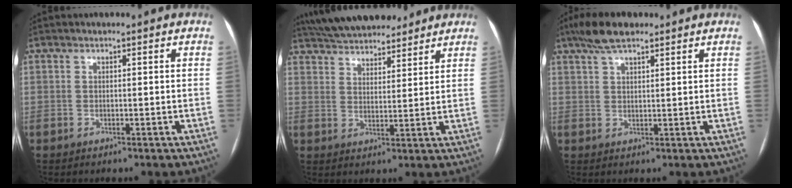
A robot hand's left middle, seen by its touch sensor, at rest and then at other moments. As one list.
[{"total": 16.0, "force": [14.1, 4.5, 5.9], "torque": [-0.108, 0.031, 0.219]}, {"total": 6.1, "force": [4.5, 1.8, 3.7], "torque": [-0.078, 0.020, 0.081]}]